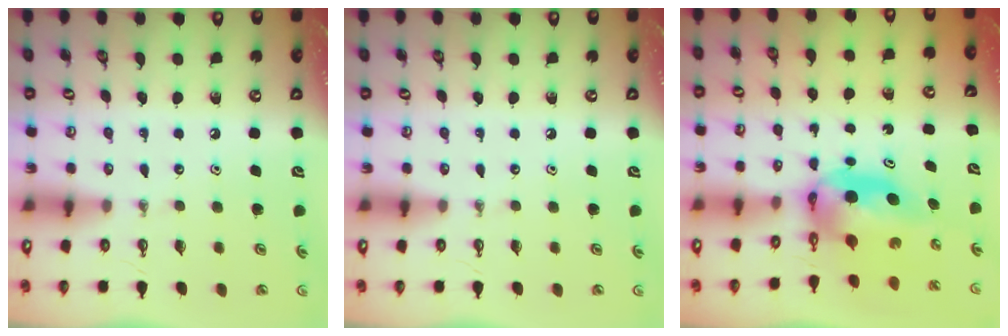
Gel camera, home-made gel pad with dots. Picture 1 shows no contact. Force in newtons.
{"total": 0.0}
{"total": 6.0, "press": 5.9, "slide": 1.1}